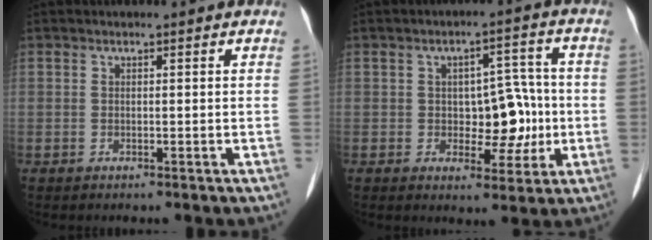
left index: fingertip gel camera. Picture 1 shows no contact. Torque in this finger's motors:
{"motor_torque": [0.06, 0.30, 0.10, 0.03]}